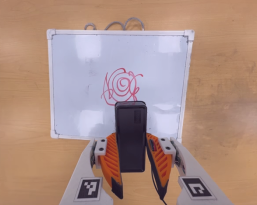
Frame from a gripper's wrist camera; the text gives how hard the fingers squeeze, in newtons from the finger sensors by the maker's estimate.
{"total": 4.2, "left": 3.1, "right": 5.4}